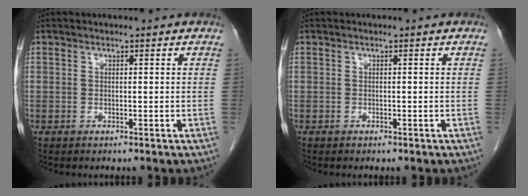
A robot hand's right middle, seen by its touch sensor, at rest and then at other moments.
{"total": 0.0}